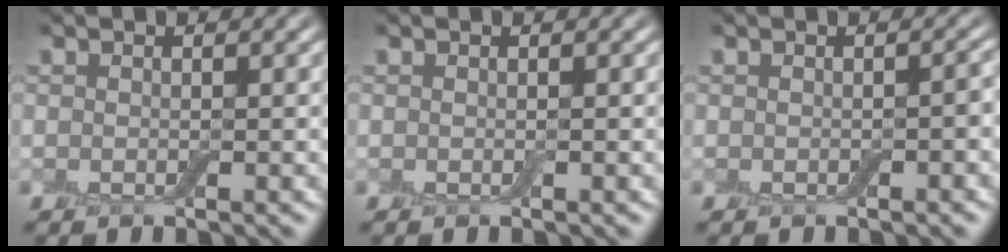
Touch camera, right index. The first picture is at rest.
{"total": 0.0}
{"total": 0.8, "force": [-0.3, 0.2, 0.8], "torque": [-0.011, 0.005, -0.001]}